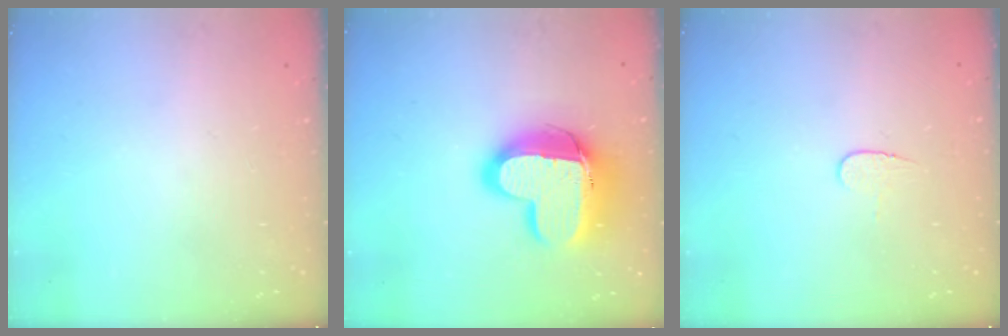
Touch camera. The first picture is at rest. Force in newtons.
{"total": 17.0, "press": 17.0, "slide": 1.2}
{"total": 3.8, "press": 3.8, "slide": 0.4}